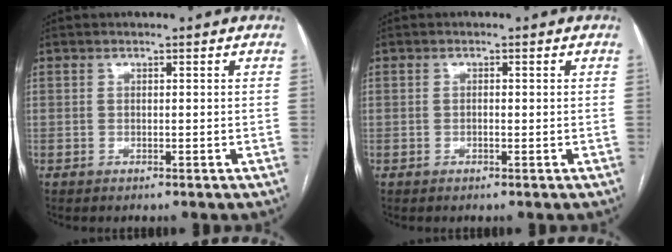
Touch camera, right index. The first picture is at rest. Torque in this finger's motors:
{"motor_torque": [0.18, 0.35, -0.05, 0.00]}